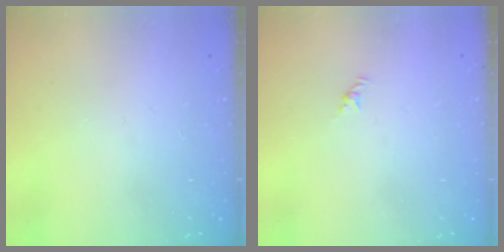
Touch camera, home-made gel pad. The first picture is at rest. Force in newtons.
{"total": 1.1, "press": 1.0, "slide": 0.5}